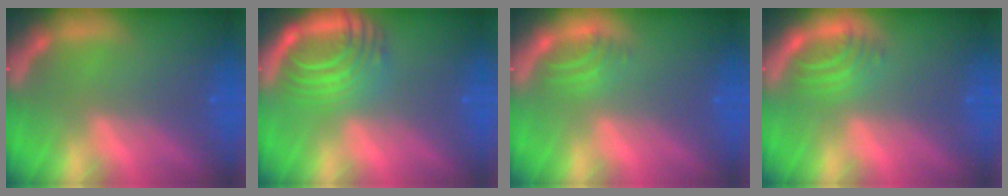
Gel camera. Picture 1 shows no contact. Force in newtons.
{"total": 7.5}
{"total": 2.0}
{"total": 2.9}